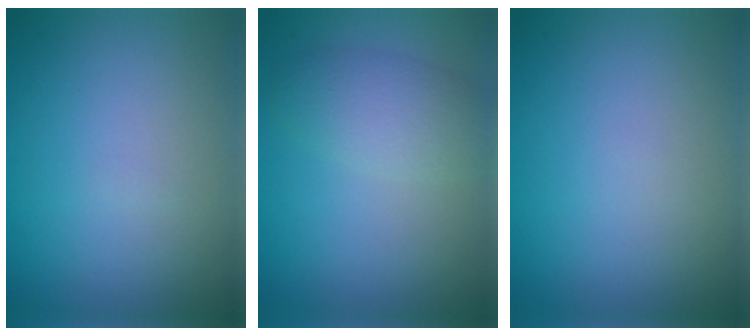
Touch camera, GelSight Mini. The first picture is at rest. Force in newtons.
{"total": 3.4, "press": 3.4, "slide": 0.1}
{"total": 0.0}